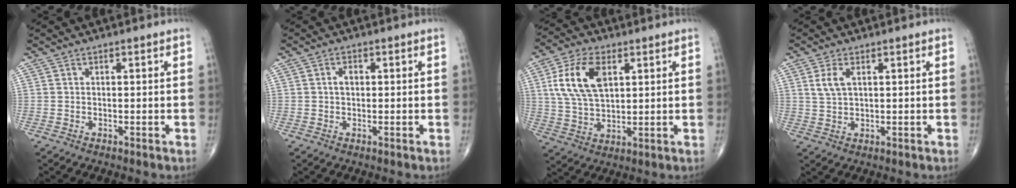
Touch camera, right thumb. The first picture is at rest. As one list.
[{"total": 1.8, "force": [0.2, 1.2, 1.4], "torque": [-0.023, 0.006, 0.002]}, {"total": 12.0, "force": [3.7, 6.7, 9.3], "torque": [-0.176, -0.004, 0.073]}, {"total": 3.7, "force": [1.4, 1.8, 2.9], "torque": [-0.063, -0.001, 0.031]}]